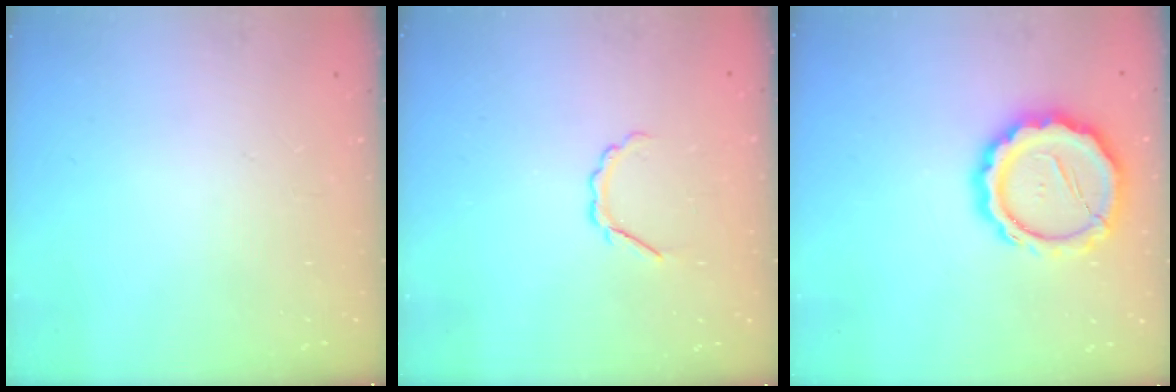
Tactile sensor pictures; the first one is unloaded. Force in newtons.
{"total": 3.3, "press": 3.1, "slide": 1.1}
{"total": 15.4, "press": 15.2, "slide": 2.3}